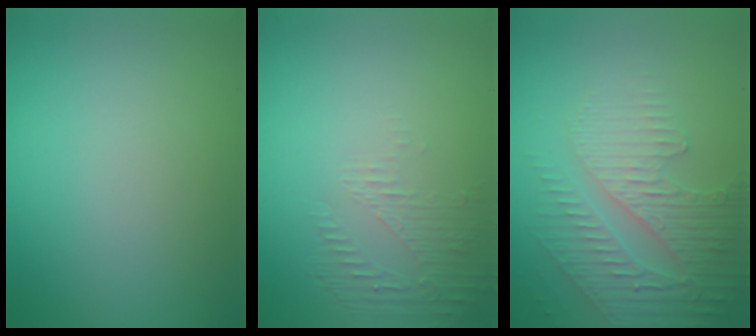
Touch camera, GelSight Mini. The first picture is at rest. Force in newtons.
{"total": 1.6, "press": 0.4, "slide": 1.6}
{"total": 3.8, "press": 3.6, "slide": 1.2}